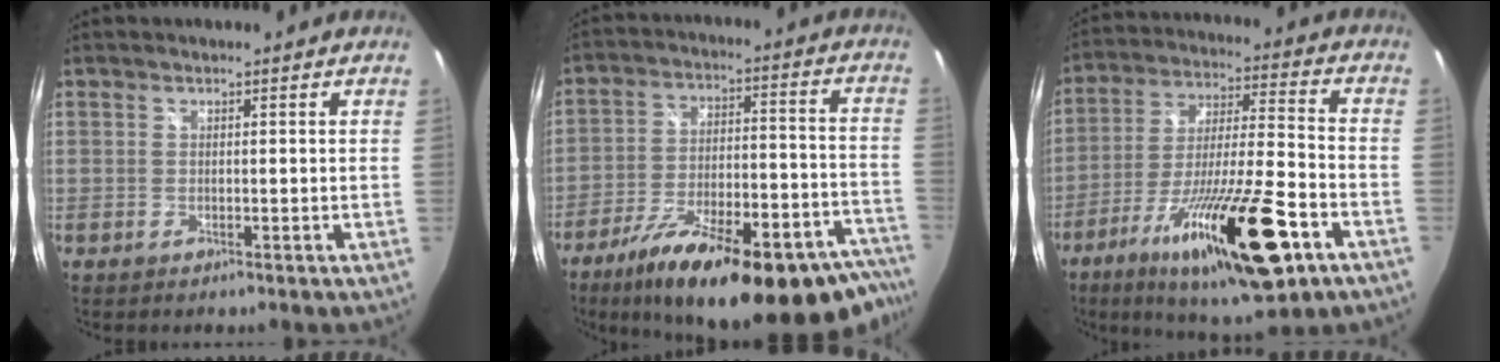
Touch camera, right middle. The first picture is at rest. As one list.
[{"total": 31.9, "force": [-25.0, 8.2, 18.0], "torque": [-0.259, -0.021, -0.346]}, {"total": 24.1, "force": [-12.0, 5.1, 20.2], "torque": [-0.361, -0.047, -0.197]}]